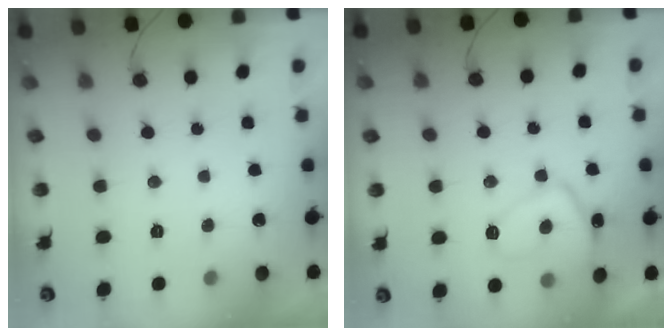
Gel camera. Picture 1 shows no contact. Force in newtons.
{"total": 9.1, "press": 8.9, "slide": 1.5}